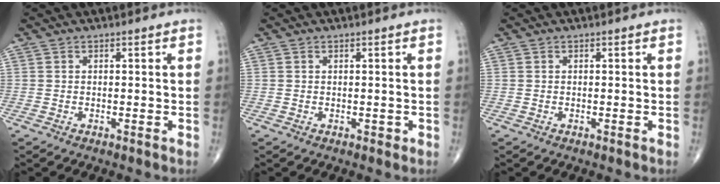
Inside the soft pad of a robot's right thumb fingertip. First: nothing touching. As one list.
[{"total": 0.6, "force": [0.1, 0.5, 0.3], "torque": [-0.002, 0.001, 0.001]}, {"total": 0.0}]